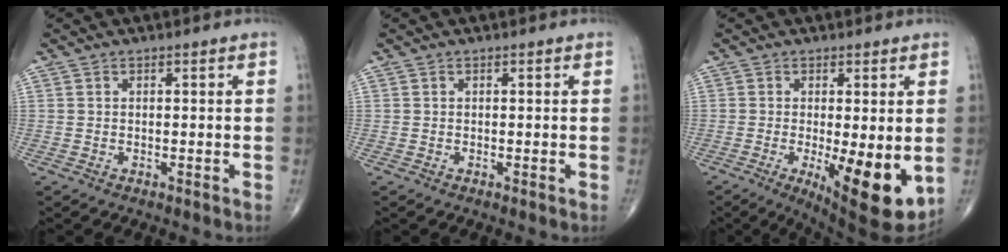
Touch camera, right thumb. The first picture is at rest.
{"total": 0.0}
{"total": 12.5, "force": [-2.5, 3.6, 11.7], "torque": [-0.169, -0.030, -0.028]}